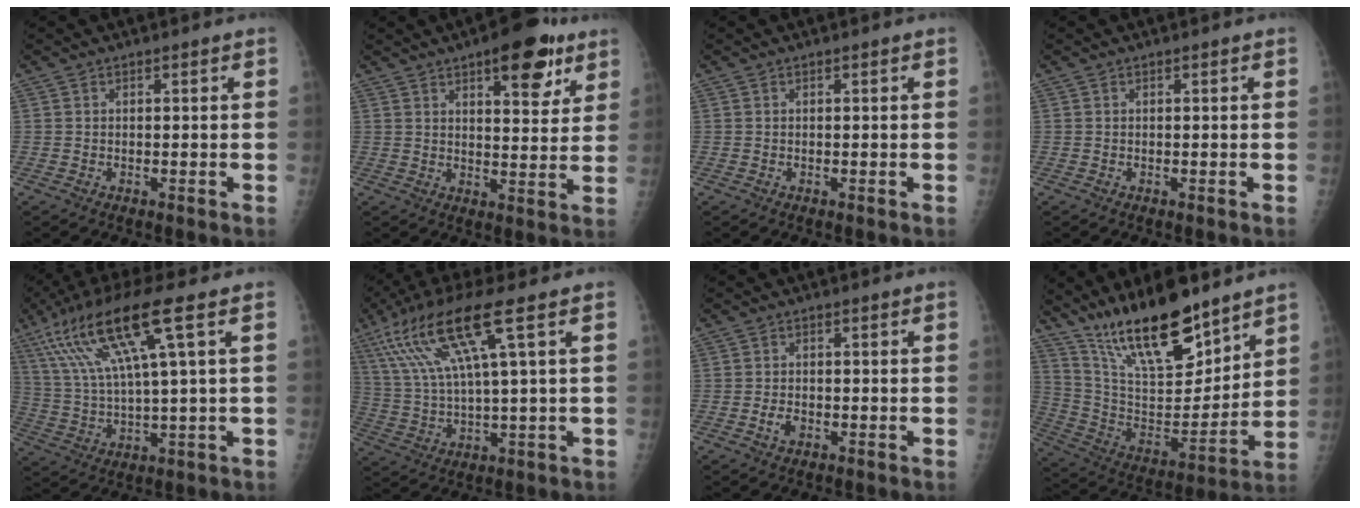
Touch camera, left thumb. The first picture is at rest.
{"total": 12.1, "force": [6.9, 4.8, 8.8], "torque": [-0.083, -0.030, 0.091]}
{"total": 0.0}
{"total": 0.0}
{"total": 15.8, "force": [7.0, 1.6, 14.1], "torque": [-0.296, 0.000, 0.130]}
{"total": 15.1, "force": [6.7, 1.6, 13.4], "torque": [-0.293, -0.001, 0.128]}
{"total": 2.1, "force": [-0.9, 1.3, 1.4], "torque": [-0.025, 0.003, -0.015]}
{"total": 22.1, "force": [16.1, 7.1, 13.4], "torque": [-0.191, -0.088, 0.292]}